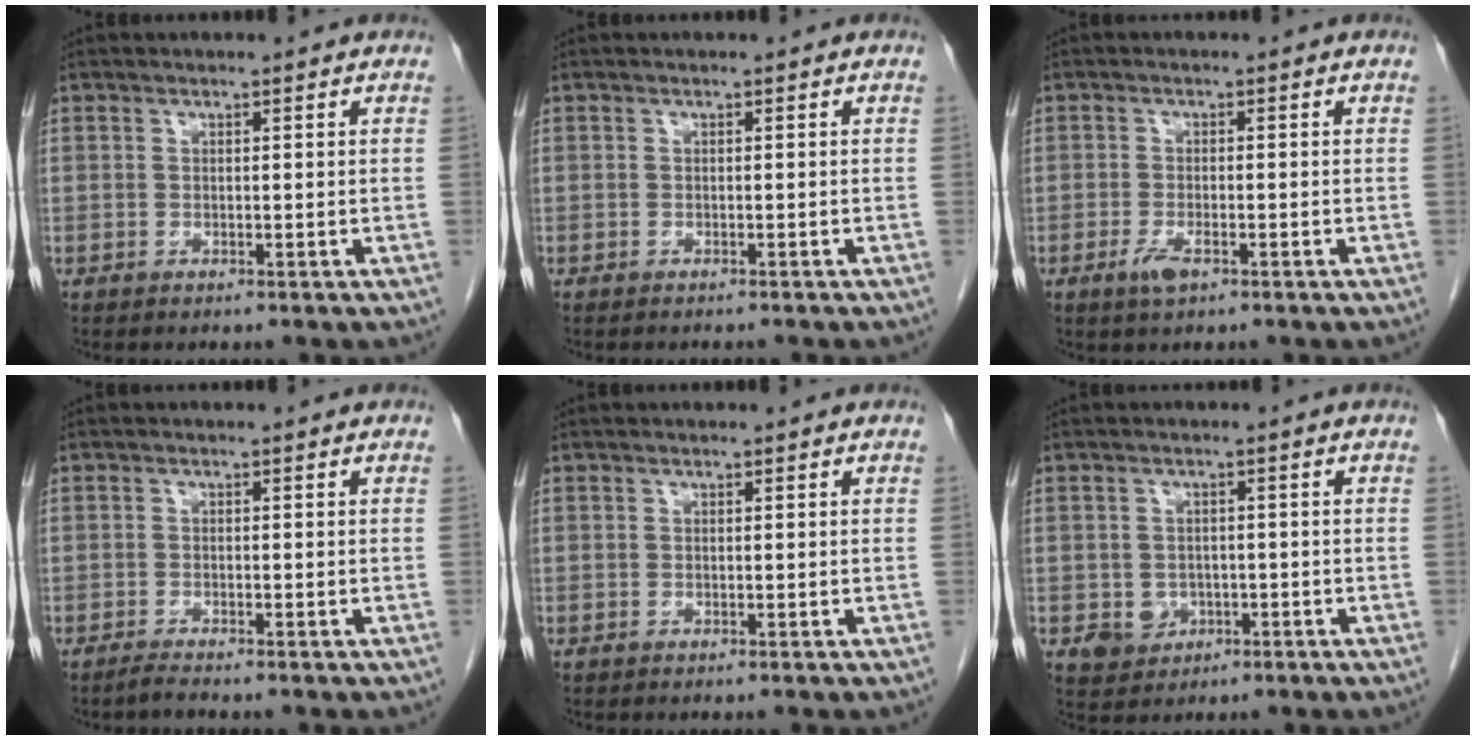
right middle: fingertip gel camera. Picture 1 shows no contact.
{"total": 2.3, "force": [-2.1, 0.5, 0.8], "torque": [-0.014, -0.004, -0.022]}
{"total": 2.6, "force": [-1.5, 0.8, 2.1], "torque": [-0.045, -0.002, -0.026]}
{"total": 1.3, "force": [-1.1, -0.3, 0.5], "torque": [-0.019, -0.006, -0.023]}
{"total": 0.0}
{"total": 4.1, "force": [-1.3, 3.7, 1.2], "torque": [-0.014, 0.004, -0.009]}